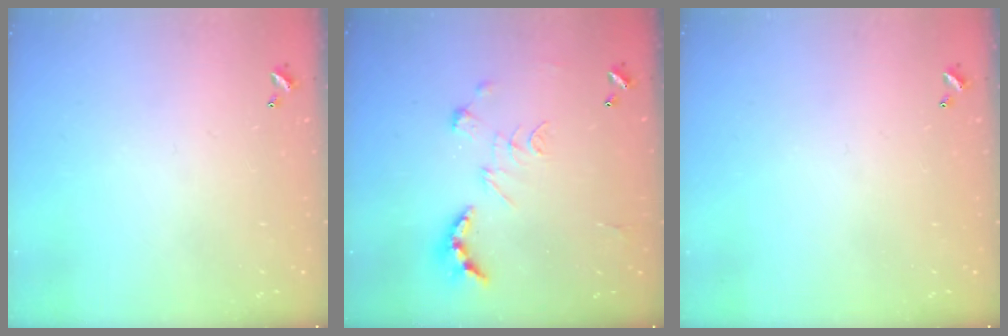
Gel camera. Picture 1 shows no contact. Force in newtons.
{"total": 2.5, "press": 2.0, "slide": 1.5}
{"total": 0.0}